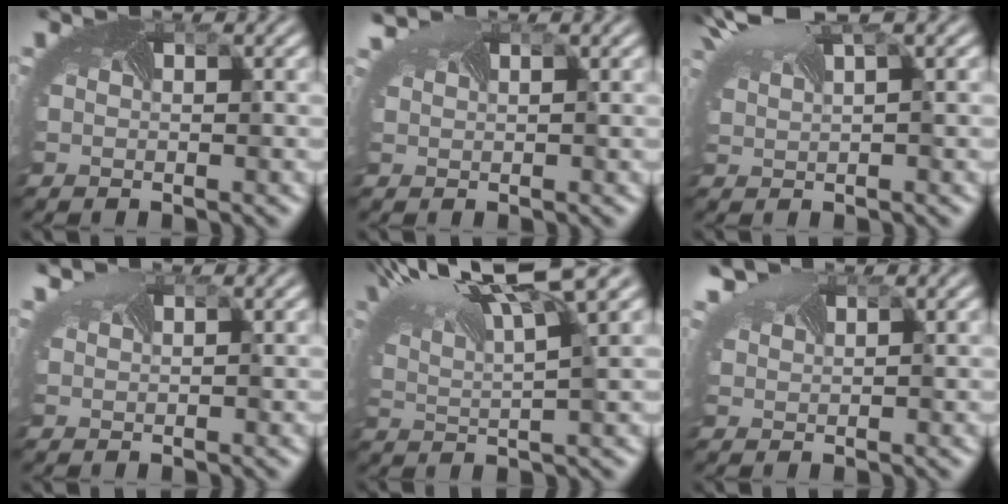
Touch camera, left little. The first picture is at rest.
{"total": 1.7, "force": [1.4, 0.4, 0.9], "torque": [-0.024, 0.014, 0.017]}
{"total": 5.3, "force": [3.4, 1.7, 3.7], "torque": [-0.095, 0.023, 0.069]}
{"total": 1.7, "force": [1.4, 0.5, 0.7], "torque": [-0.020, 0.014, 0.013]}
{"total": 9.6, "force": [5.9, 2.9, 7.1], "torque": [-0.145, 0.031, 0.097]}
{"total": 2.4, "force": [2.1, 0.6, 0.8], "torque": [-0.031, 0.014, 0.037]}